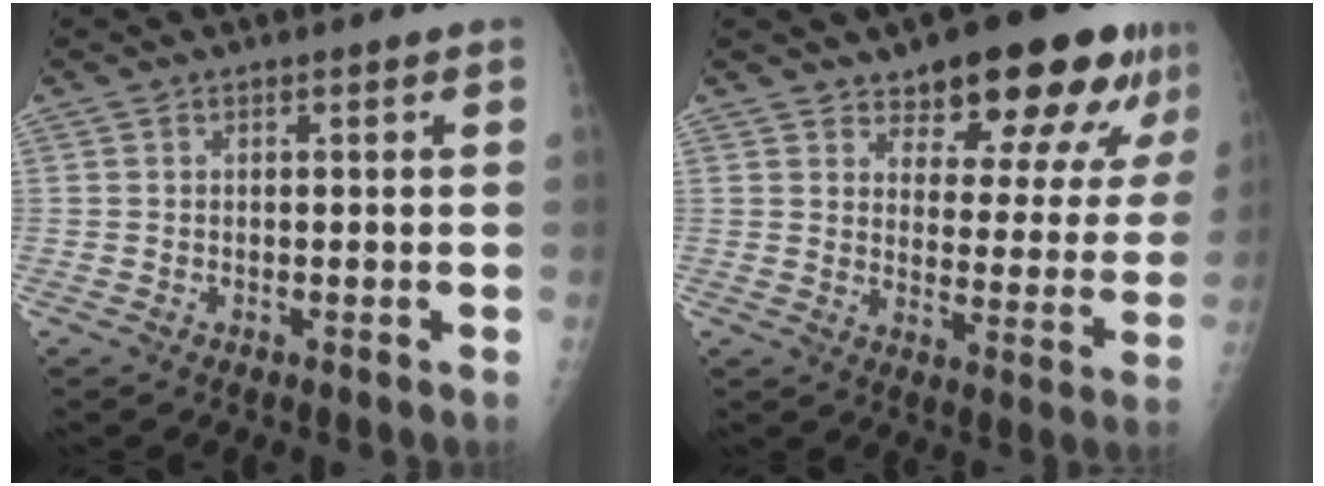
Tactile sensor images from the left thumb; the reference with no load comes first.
{"total": 17.2, "force": [12.1, 6.5, 10.4], "torque": [-0.098, -0.059, 0.161]}